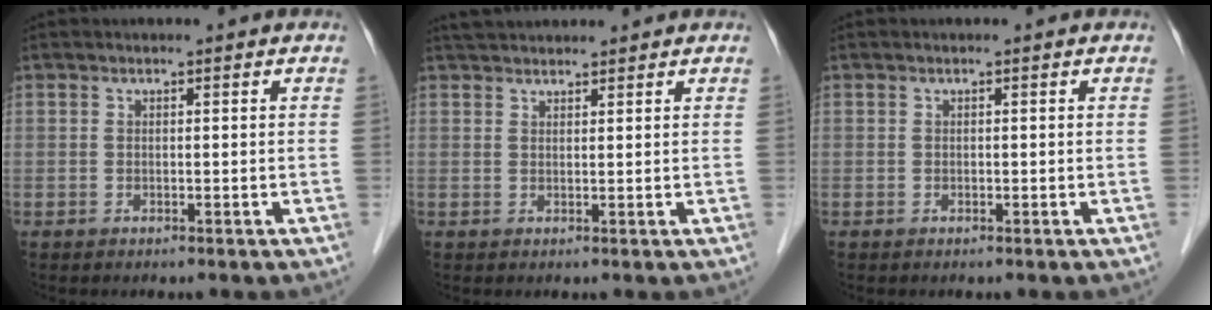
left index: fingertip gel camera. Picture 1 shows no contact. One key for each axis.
{"total": 4.3, "fx": 4.1, "fy": 0.8, "fz": 1.3, "tx": -0.018, "ty": 0.038, "tz": 0.069}
{"total": 0.0}